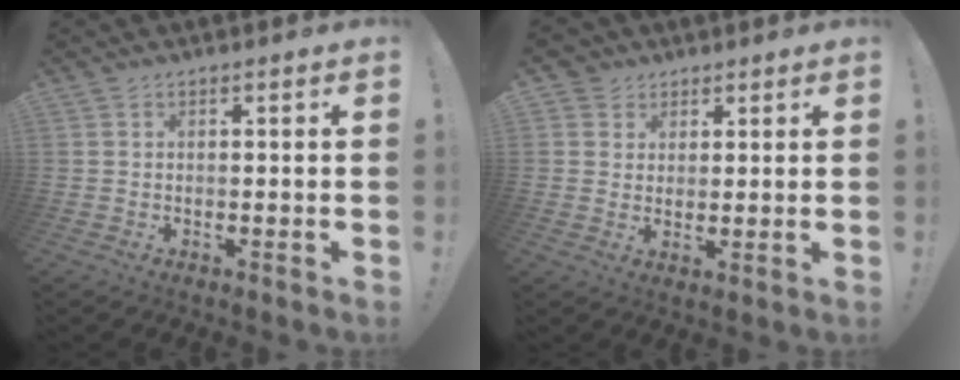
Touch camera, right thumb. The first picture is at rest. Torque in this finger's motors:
{"motor_torque": [0.47, 1.01, 0.15, 0.04, 0.12]}